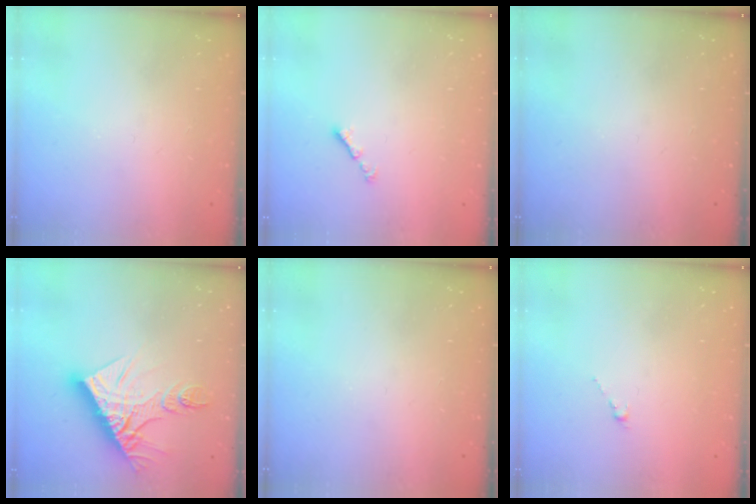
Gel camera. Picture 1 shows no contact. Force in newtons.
{"total": 1.3, "press": 1.2, "slide": 0.5}
{"total": 0.0}
{"total": 17.1, "press": 17.0, "slide": 1.8}
{"total": 0.0}
{"total": 0.0}